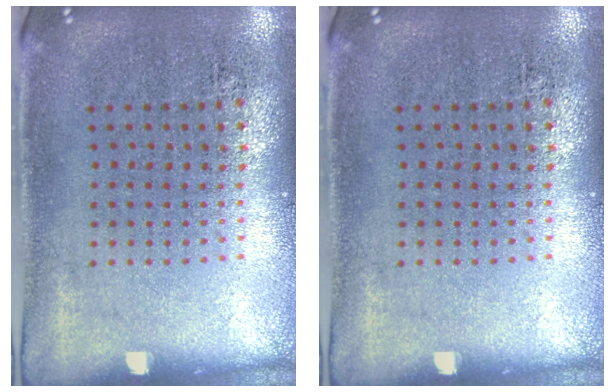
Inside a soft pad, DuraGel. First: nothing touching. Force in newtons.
{"total": 0.0}